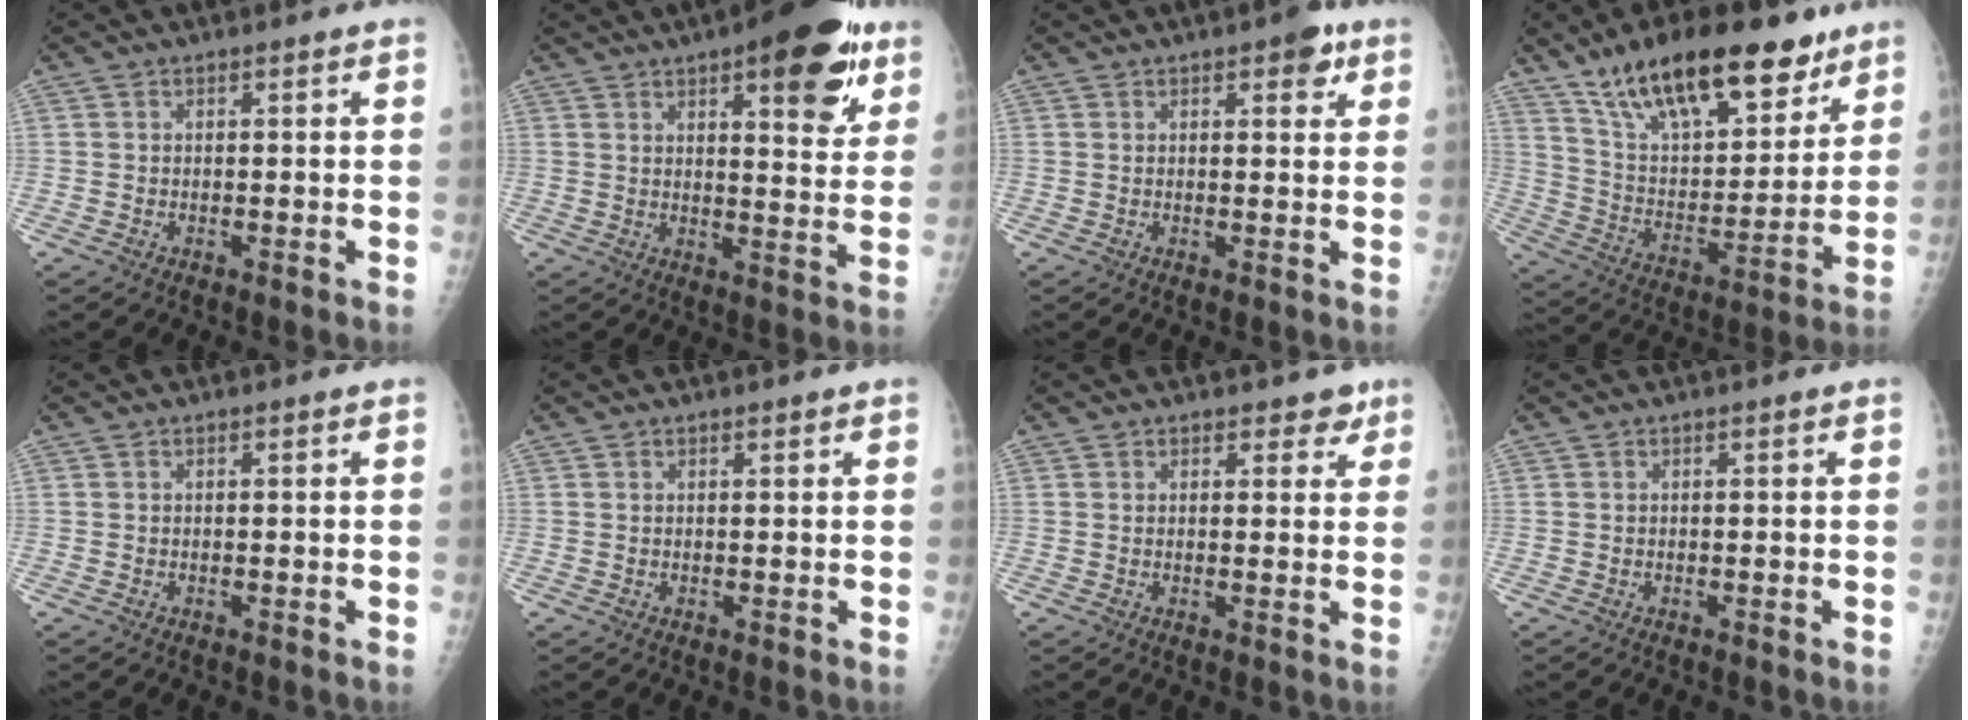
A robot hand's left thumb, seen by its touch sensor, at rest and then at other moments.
{"total": 16.9, "force": [8.9, 6.1, 13.1], "torque": [-0.132, -0.033, 0.115]}
{"total": 4.1, "force": [2.2, 1.9, 2.8], "torque": [-0.019, -0.005, 0.022]}
{"total": 24.9, "force": [16.5, 10.3, 15.5], "torque": [-0.213, -0.047, 0.280]}
{"total": 0.0}
{"total": 0.5, "force": [0.5, 0.2, 0.1], "torque": [-0.001, -0.004, 0.006]}
{"total": 3.9, "force": [3.0, 2.3, 0.8], "torque": [0.019, -0.019, 0.032]}
{"total": 0.0}